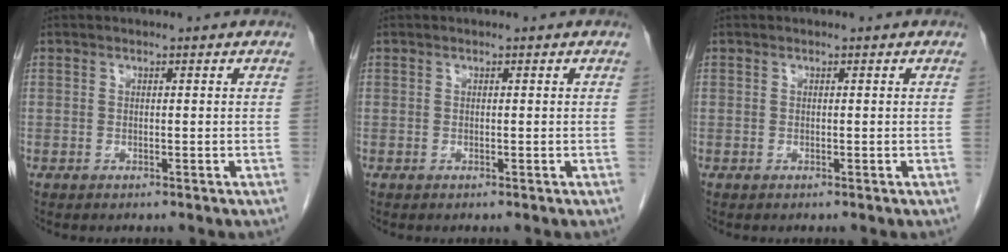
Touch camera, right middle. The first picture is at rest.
{"total": 0.0}
{"total": 0.0}